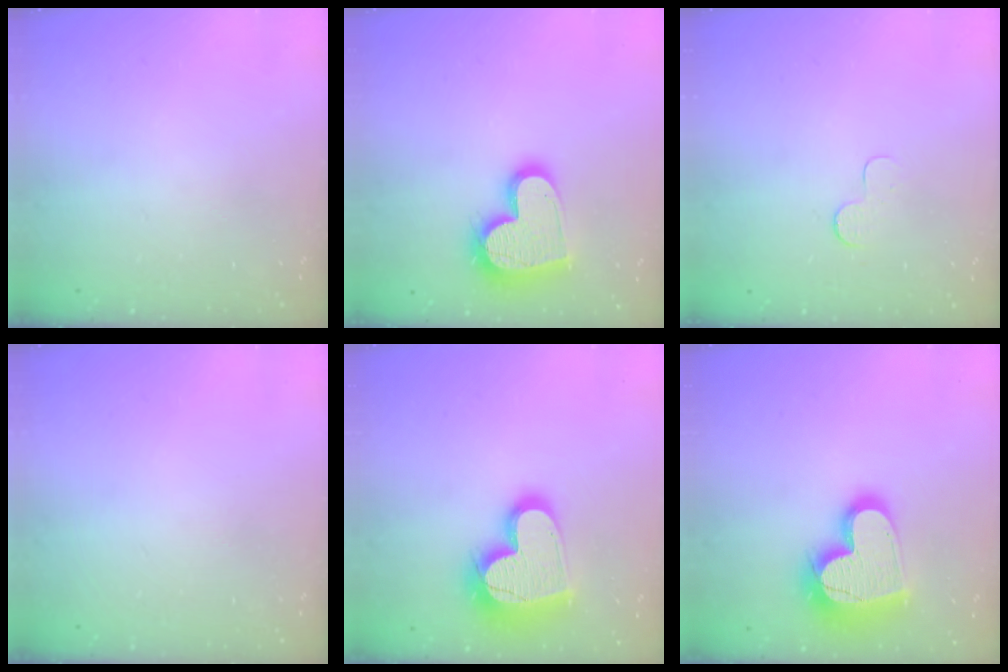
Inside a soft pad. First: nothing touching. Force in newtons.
{"total": 18.9, "press": 18.9, "slide": 1.5}
{"total": 3.7, "press": 3.7, "slide": 0.4}
{"total": 0.0}
{"total": 21.2, "press": 21.1, "slide": 1.9}
{"total": 21.2, "press": 21.1, "slide": 1.9}